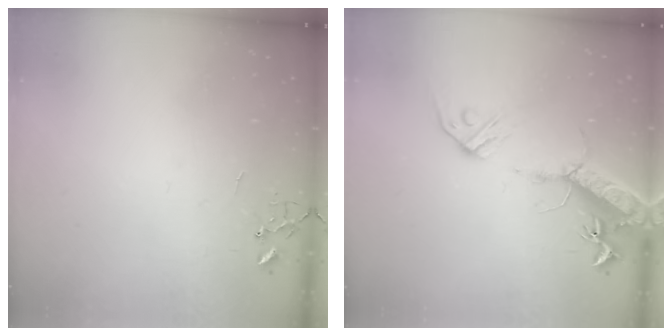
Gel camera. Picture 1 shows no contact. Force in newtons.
{"total": 16.9, "press": 16.5, "slide": 3.8}